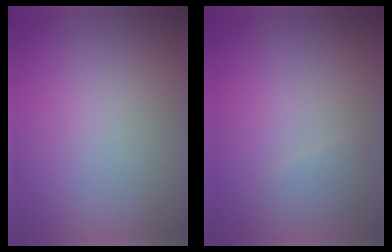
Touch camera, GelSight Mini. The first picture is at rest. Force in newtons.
{"total": 1.2, "press": 1.2, "slide": 0.1}